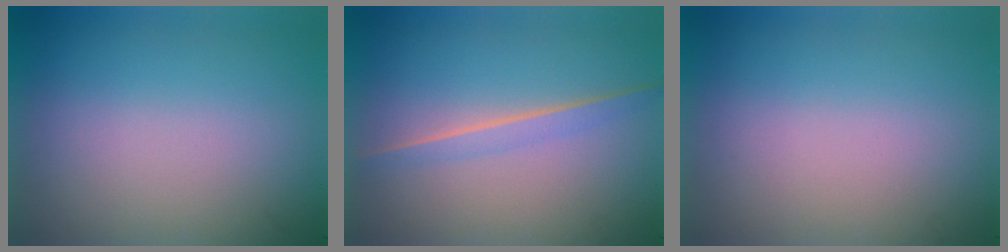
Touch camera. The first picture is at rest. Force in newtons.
{"total": 1.3}
{"total": 0.0}